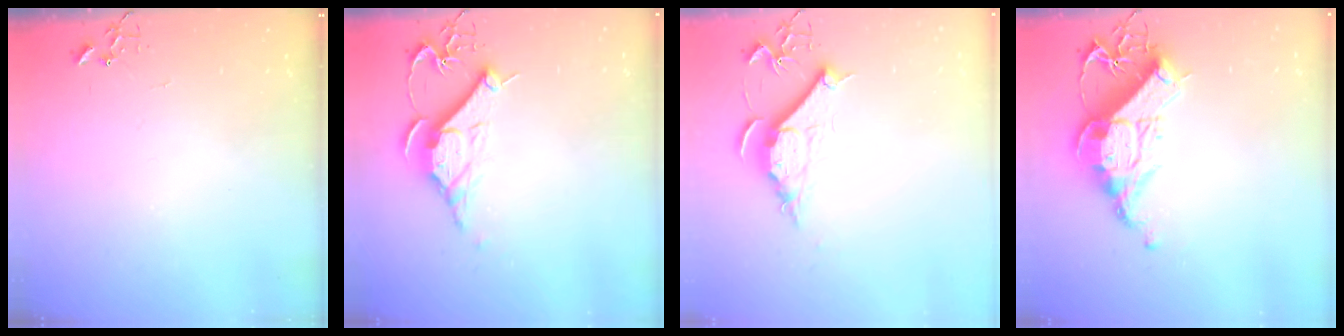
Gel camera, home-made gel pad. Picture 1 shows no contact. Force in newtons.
{"total": 11.7, "press": 11.7, "slide": 0.4}
{"total": 9.6, "press": 9.6, "slide": 0.4}
{"total": 14.8, "press": 14.7, "slide": 1.9}